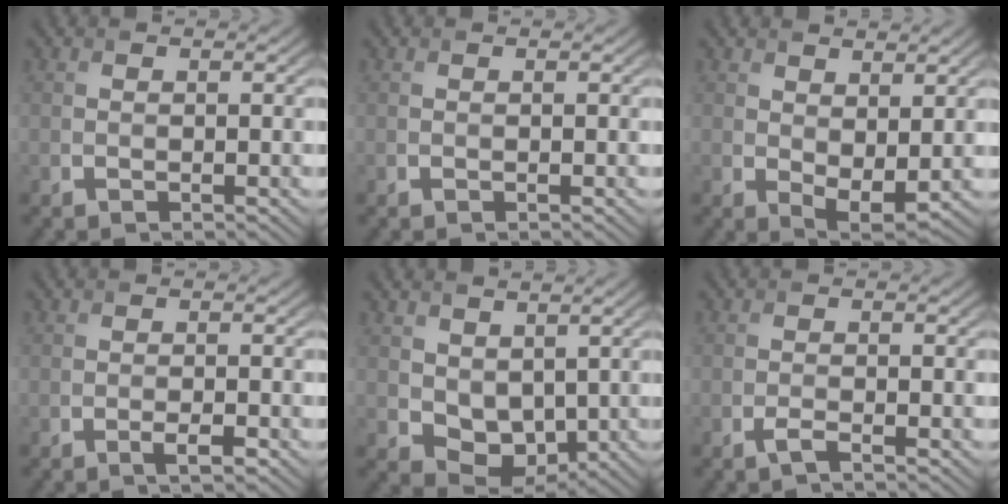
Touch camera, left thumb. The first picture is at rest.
{"total": 0.0}
{"total": 3.5, "force": [1.3, 1.8, 2.7], "torque": [-0.051, -0.013, 0.030]}
{"total": 1.4, "force": [-0.7, 0.1, 1.1], "torque": [-0.019, 0.000, -0.014]}
{"total": 5.6, "force": [1.9, 4.0, 3.5], "torque": [-0.081, -0.013, 0.039]}
{"total": 1.3, "force": [-0.8, 0.2, 1.0], "torque": [-0.022, 0.000, -0.017]}